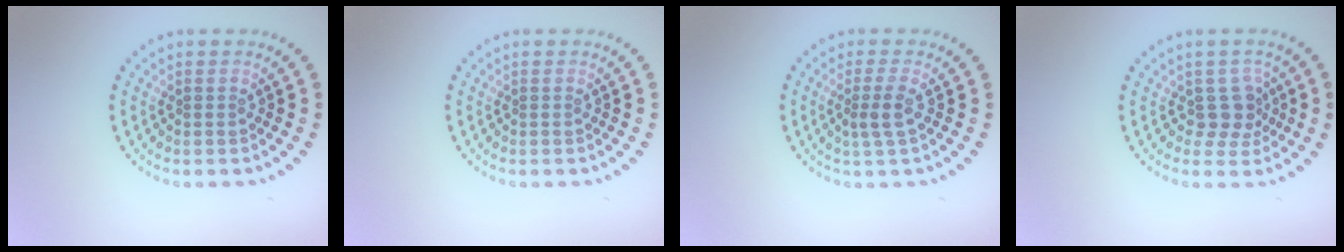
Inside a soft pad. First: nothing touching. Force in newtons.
{"total": 0.0}
{"total": 1.9, "press": 1.6, "slide": 1.1}
{"total": 2.5, "press": 1.9, "slide": 1.6}